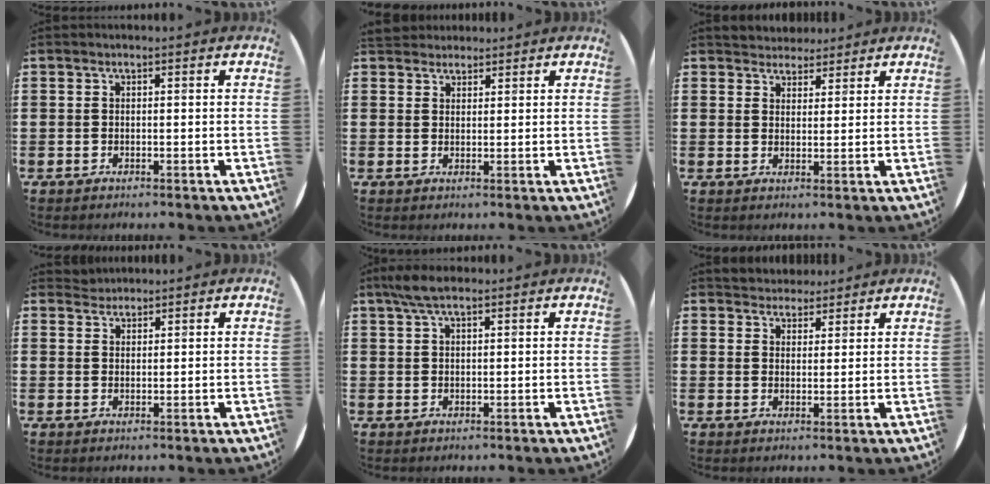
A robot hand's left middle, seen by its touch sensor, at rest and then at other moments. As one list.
[{"total": 2.3, "force": [2.2, 0.8, -0.1], "torque": [-0.002, 0.002, 0.043]}, {"total": 3.0, "force": [2.9, 1.0, -0.2], "torque": [-0.004, -0.004, 0.054]}, {"total": 1.6, "force": [1.6, 0.4, -0.2], "torque": [0.001, 0.004, 0.032]}, {"total": 3.4, "force": [2.2, 0.9, 2.4], "torque": [-0.052, 0.006, 0.040]}, {"total": 3.2, "force": [3.0, 1.1, -0.1], "torque": [-0.006, -0.006, 0.058]}]